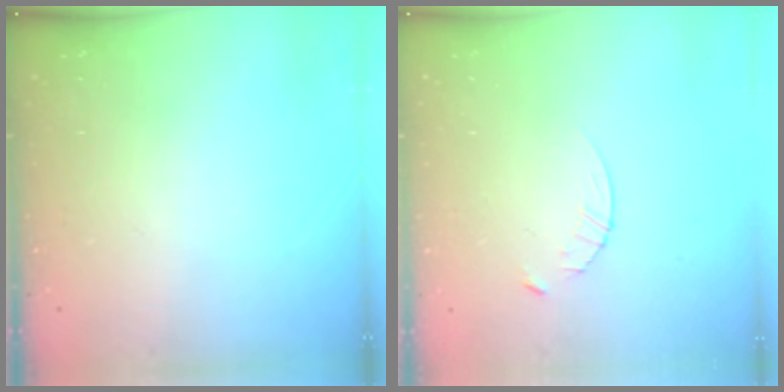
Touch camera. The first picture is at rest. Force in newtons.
{"total": 3.4, "press": 3.4, "slide": 0.4}